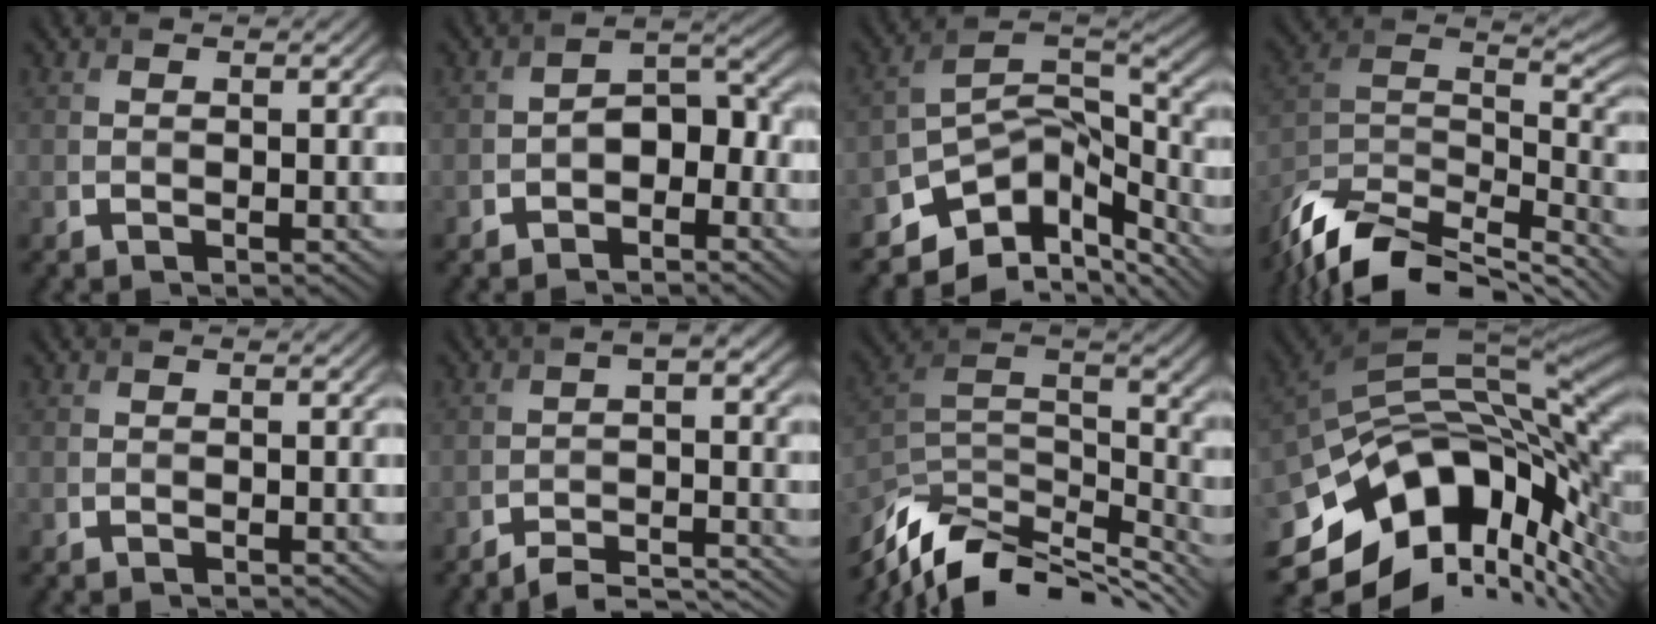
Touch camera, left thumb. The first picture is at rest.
{"total": 3.9, "force": [-1.8, 2.4, 2.5], "torque": [-0.035, 0.008, -0.037]}
{"total": 12.2, "force": [-8.6, 6.3, 6.0], "torque": [-0.127, -0.015, -0.135]}
{"total": 14.0, "force": [-10.9, 5.0, 7.2], "torque": [-0.167, -0.004, -0.202]}
{"total": 0.0}
{"total": 7.1, "force": [-5.5, 1.4, 4.4], "torque": [-0.064, 0.002, -0.087]}
{"total": 14.4, "force": [-8.2, 6.4, 9.9], "torque": [-0.226, -0.011, -0.137]}
{"total": 16.3, "force": [-5.6, 9.0, 12.4], "torque": [-0.260, -0.027, -0.095]}